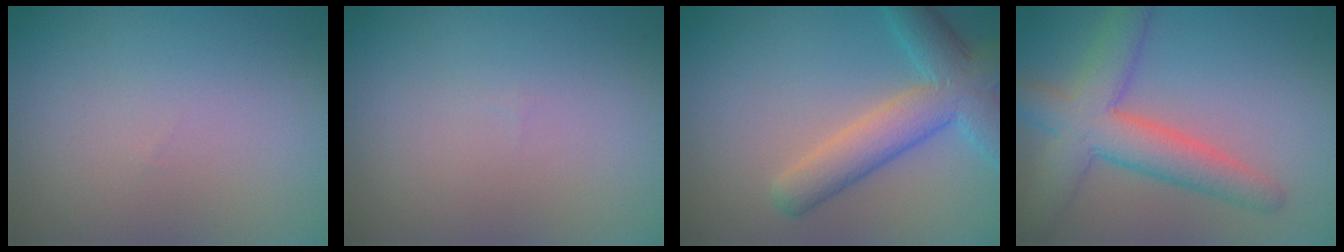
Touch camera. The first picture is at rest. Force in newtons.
{"total": 0.0}
{"total": 6.1, "press": 6.1, "slide": 0.3}
{"total": 6.3, "press": 6.3, "slide": 0.2}